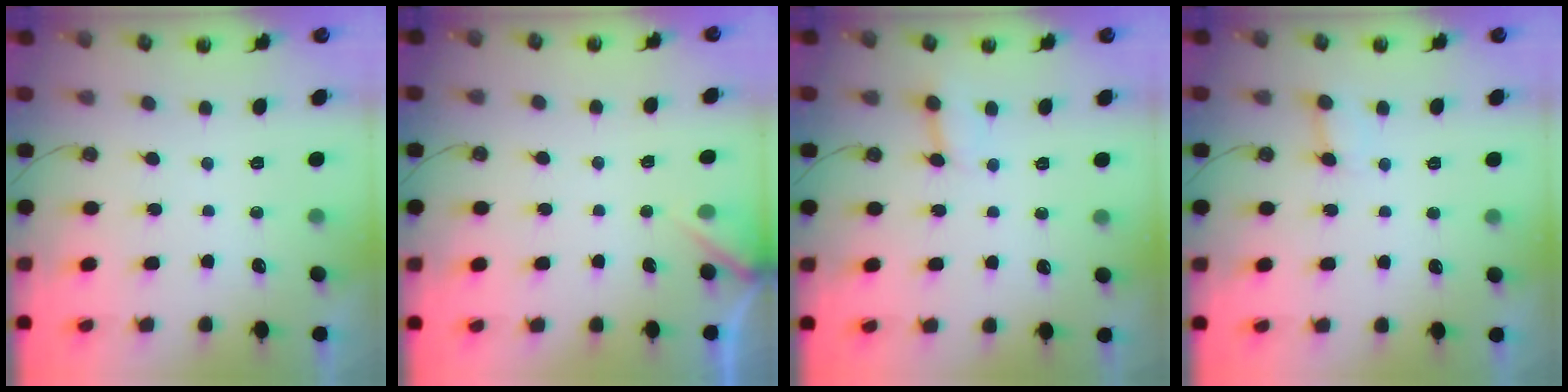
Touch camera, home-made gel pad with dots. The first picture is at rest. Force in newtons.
{"total": 4.7, "press": 4.7, "slide": 0.2}
{"total": 2.0, "press": 2.0, "slide": 0.1}
{"total": 3.8, "press": 3.8, "slide": 0.3}